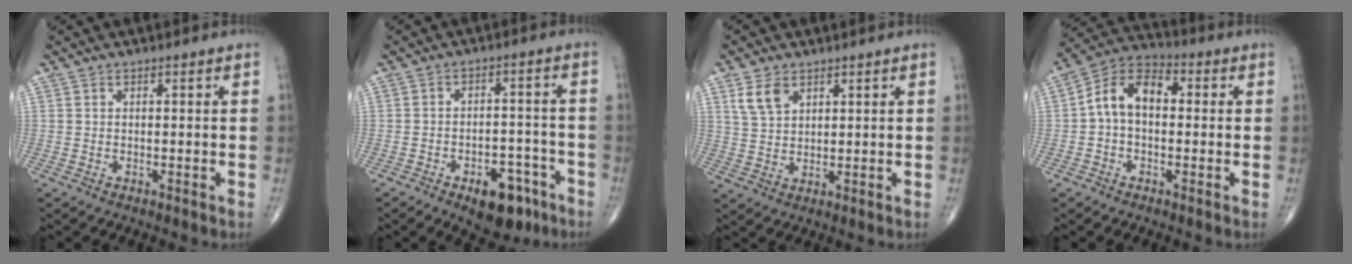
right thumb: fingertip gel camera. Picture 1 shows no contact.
{"total": 9.9, "force": [-5.6, 5.3, 6.2], "torque": [-0.059, 0.037, -0.072]}
{"total": 5.2, "force": [2.8, 3.1, 3.0], "torque": [-0.050, -0.009, 0.061]}
{"total": 10.2, "force": [0.5, 6.6, 7.8], "torque": [-0.125, 0.035, -0.006]}